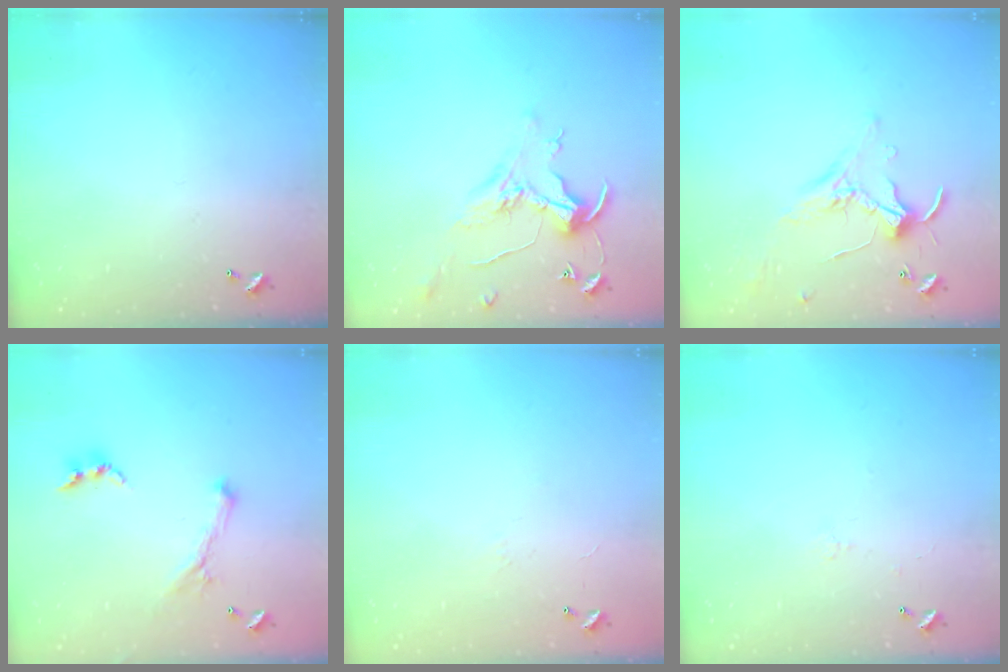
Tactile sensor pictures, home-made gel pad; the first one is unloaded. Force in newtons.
{"total": 0.8, "press": 0.0, "slide": 0.8}
{"total": 0.8, "press": 0.7, "slide": 0.4}
{"total": 0.0}
{"total": 6.6, "press": 6.6, "slide": 0.7}
{"total": 0.7, "press": 0.2, "slide": 0.6}